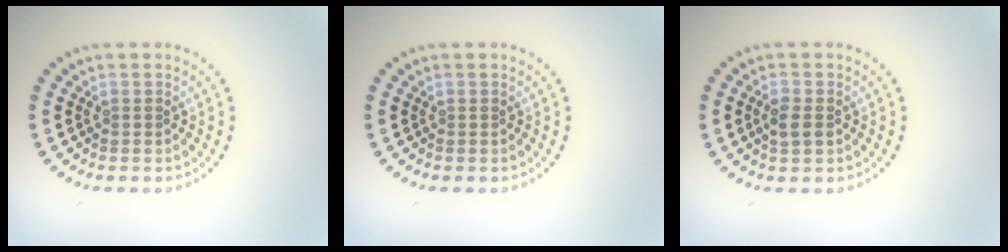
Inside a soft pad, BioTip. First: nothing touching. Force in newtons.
{"total": 0.0}
{"total": 1.8, "press": 1.8, "slide": 0.3}